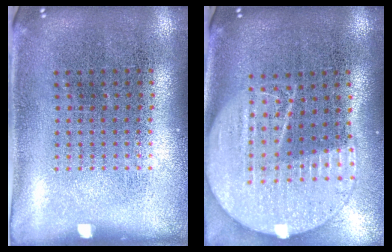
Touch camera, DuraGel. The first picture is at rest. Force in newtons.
{"total": 2.1, "press": 1.9, "slide": 1.0}